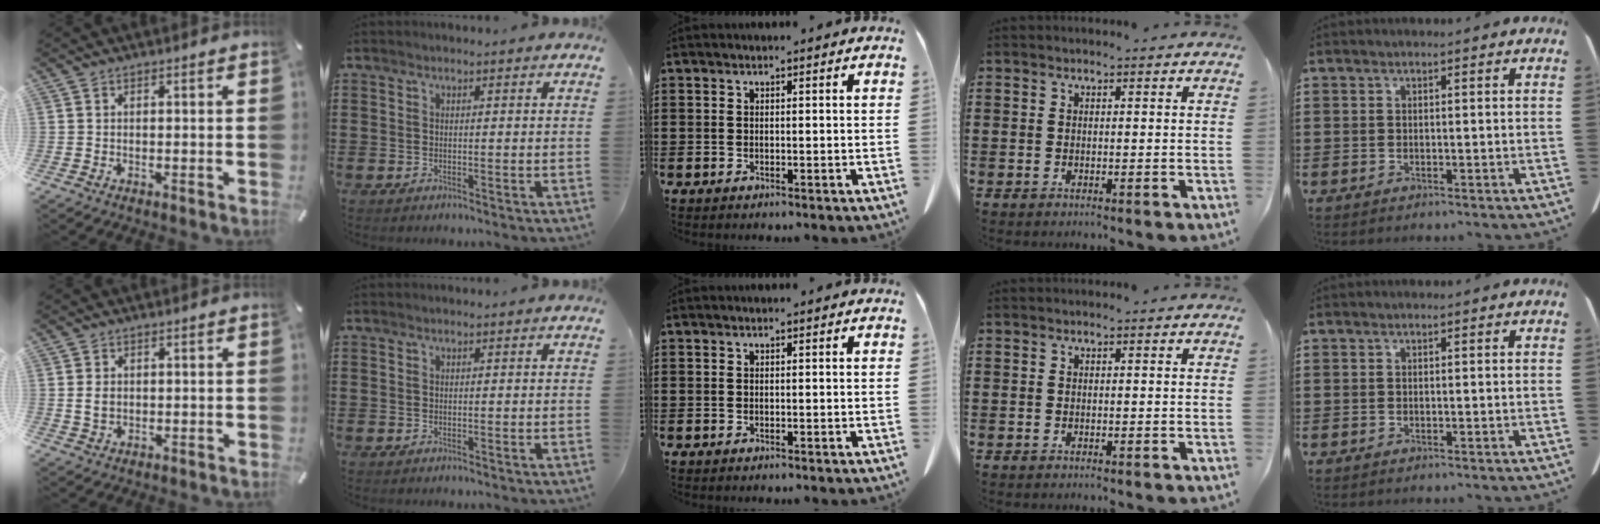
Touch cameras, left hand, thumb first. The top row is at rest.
{"thumb": {"total": 2.9, "force": [0.2, 2.2, 1.8], "torque": [-0.028, 0.002, 0.002]}}